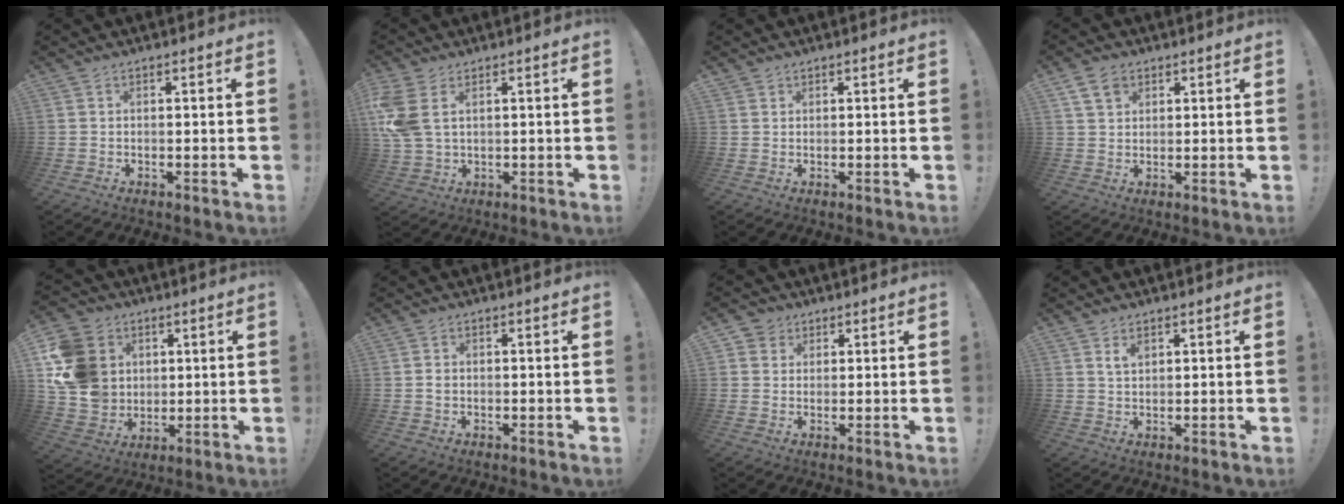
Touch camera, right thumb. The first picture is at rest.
{"total": 9.0, "force": [3.1, 5.4, 6.5], "torque": [-0.150, -0.010, 0.060]}
{"total": 0.9, "force": [0.8, 0.6, 0.0], "torque": [0.006, -0.005, 0.013]}
{"total": 6.3, "force": [3.2, 4.5, 3.0], "torque": [-0.048, -0.002, 0.062]}
{"total": 17.0, "force": [3.7, 14.8, 7.5], "torque": [-0.132, -0.002, 0.085]}
{"total": 1.0, "force": [-0.3, 0.9, 0.5], "torque": [-0.015, 0.007, -0.003]}
{"total": 3.5, "force": [1.4, 3.2, 0.6], "torque": [-0.009, -0.002, 0.026]}
{"total": 2.9, "force": [1.7, 1.6, 1.7], "torque": [-0.022, -0.006, 0.028]}